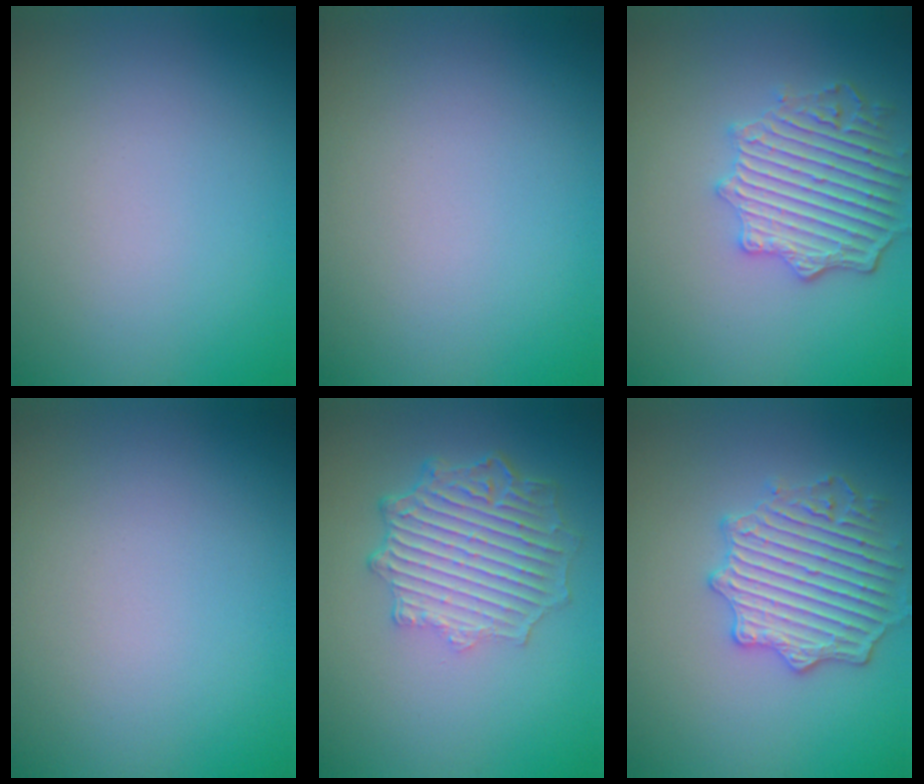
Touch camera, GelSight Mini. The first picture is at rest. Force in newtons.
{"total": 0.0}
{"total": 5.3, "press": 4.5, "slide": 2.7}
{"total": 0.0}
{"total": 6.3, "press": 4.8, "slide": 4.1}
{"total": 4.6, "press": 4.4, "slide": 1.3}